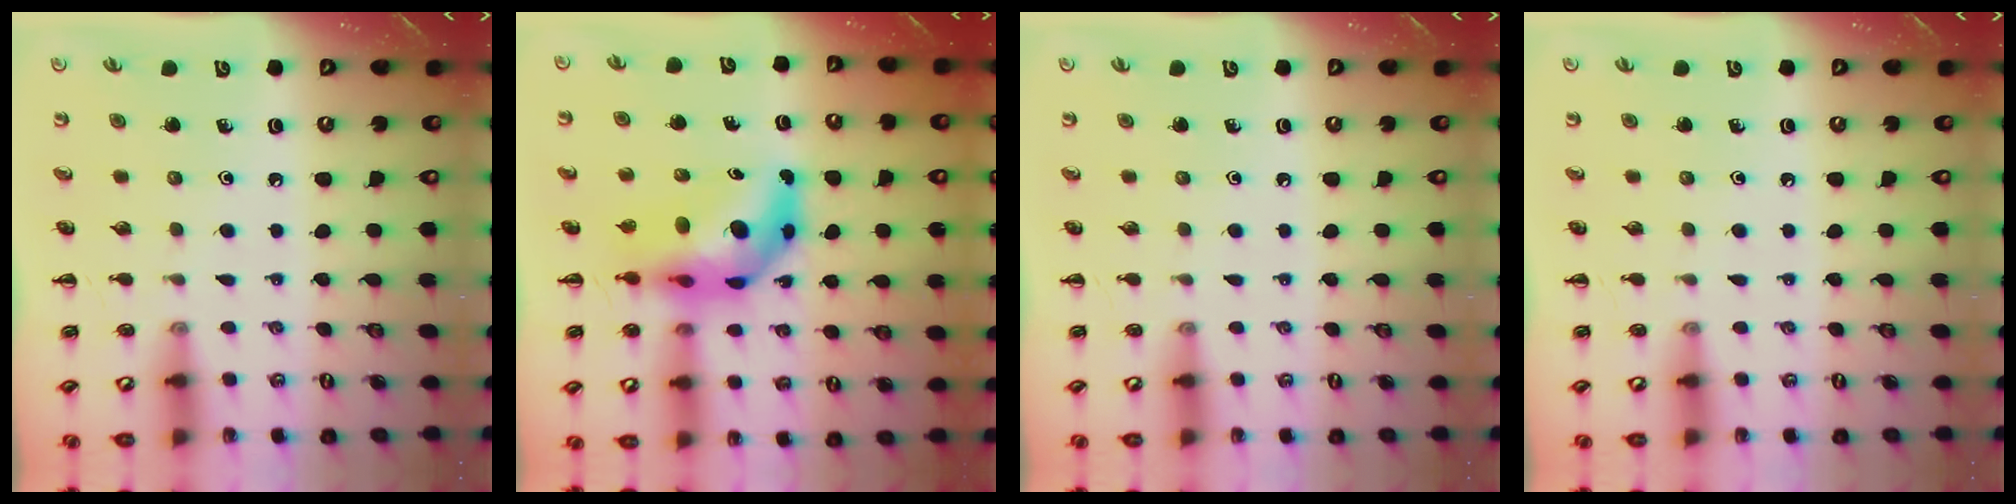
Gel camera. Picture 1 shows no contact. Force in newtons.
{"total": 9.6, "press": 9.0, "slide": 3.2}
{"total": 0.0}
{"total": 0.0}